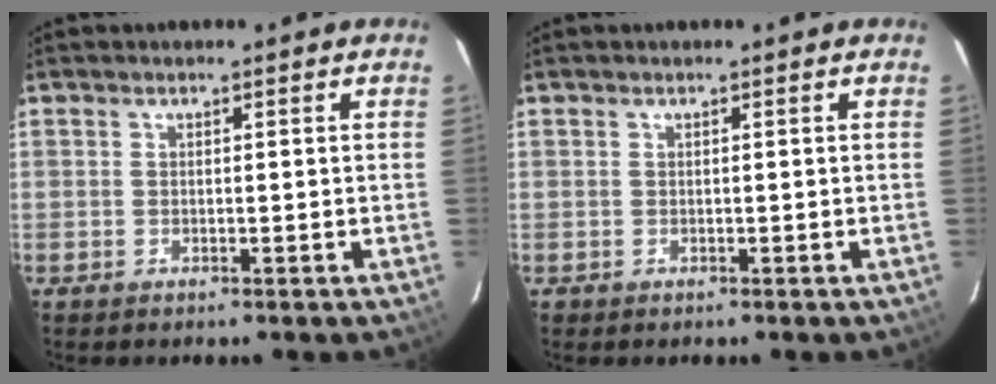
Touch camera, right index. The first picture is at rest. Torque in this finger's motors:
{"motor_torque": [-0.38, 0.14, -0.90, -0.20]}